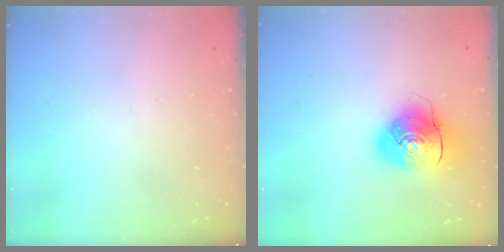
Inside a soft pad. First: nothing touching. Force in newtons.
{"total": 10.6, "press": 10.5, "slide": 1.8}